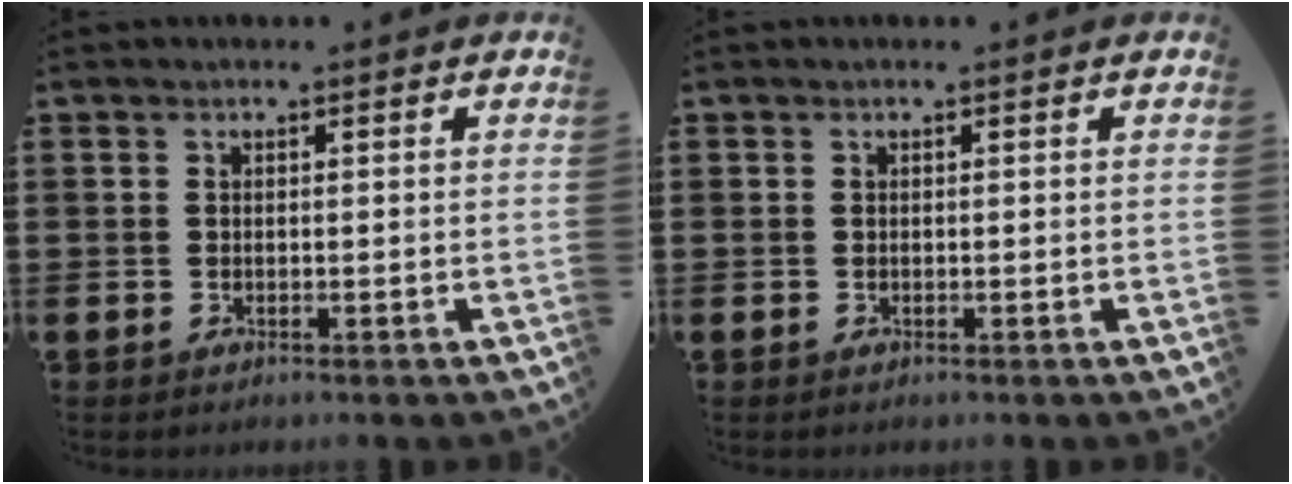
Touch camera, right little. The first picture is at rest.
{"total": 0.0}